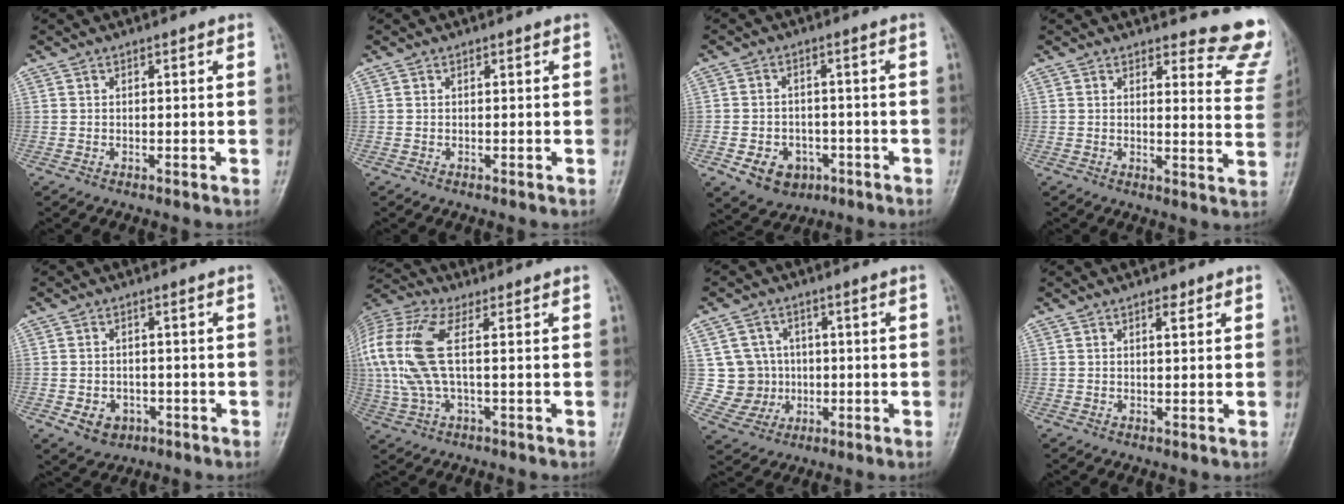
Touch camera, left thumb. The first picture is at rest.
{"total": 0.0}
{"total": 7.8, "force": [-3.3, 6.1, 3.5], "torque": [-0.041, 0.023, -0.040]}
{"total": 10.9, "force": [10.2, 2.8, 2.7], "torque": [0.012, -0.102, 0.085]}
{"total": 4.8, "force": [-1.9, 3.9, 2.1], "torque": [-0.025, 0.012, -0.018]}
{"total": 13.5, "force": [1.8, 5.0, 12.4], "torque": [-0.314, 0.024, 0.036]}
{"total": 7.7, "force": [0.6, 7.6, 1.2], "torque": [0.013, 0.007, 0.015]}
{"total": 1.8, "force": [1.0, 0.7, 1.3], "torque": [-0.016, -0.004, 0.014]}